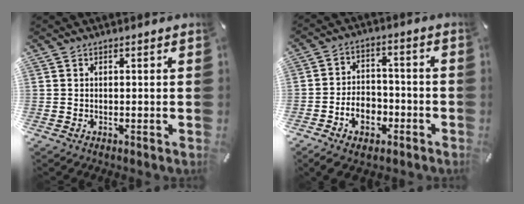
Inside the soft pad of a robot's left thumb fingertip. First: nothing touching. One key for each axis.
{"total": 9.6, "fx": -4.2, "fy": 6.9, "fz": 5.3, "tx": -0.100, "ty": 0.027, "tz": -0.075}